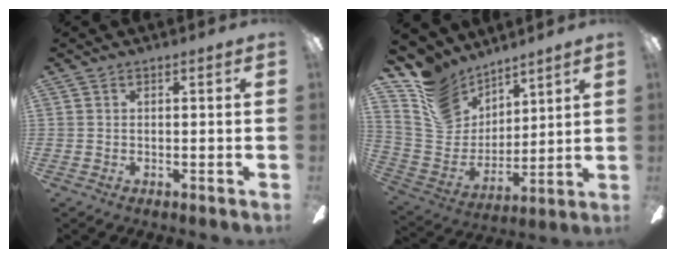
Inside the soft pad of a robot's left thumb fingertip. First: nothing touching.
{"total": 14.3, "force": [10.3, 9.0, 4.1], "torque": [-0.113, -0.062, 0.205]}